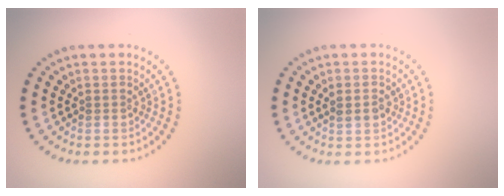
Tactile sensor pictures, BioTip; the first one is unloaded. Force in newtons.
{"total": 1.4, "press": 1.4, "slide": 0.3}